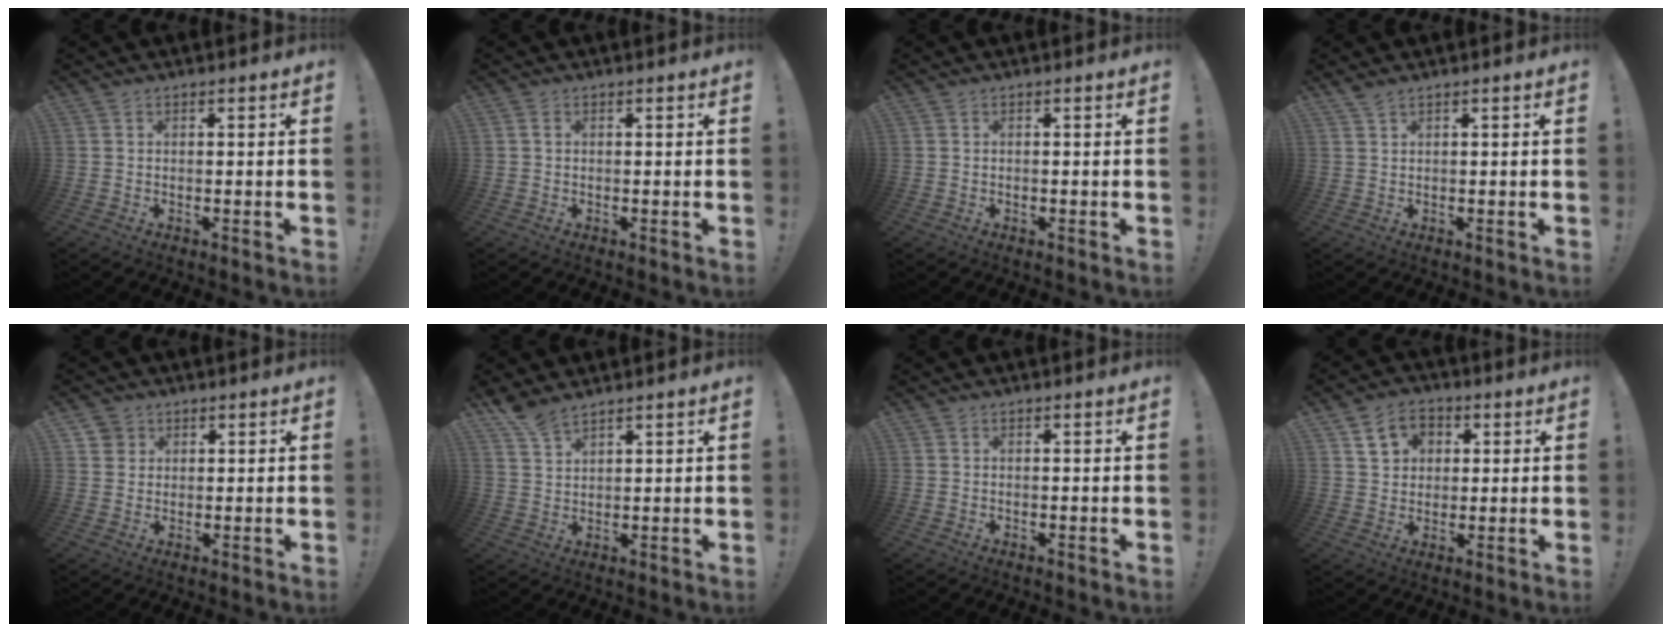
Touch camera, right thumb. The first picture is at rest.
{"total": 0.9, "force": [0.1, 0.6, 0.6], "torque": [-0.016, 0.004, 0.003]}
{"total": 0.0}
{"total": 1.7, "force": [1.4, 0.3, 0.9], "torque": [-0.019, -0.003, 0.027]}
{"total": 3.6, "force": [1.9, 3.0, 0.3], "torque": [-0.004, -0.007, 0.035]}
{"total": 5.5, "force": [4.8, 1.4, 2.3], "torque": [-0.039, -0.029, 0.089]}
{"total": 0.0}
{"total": 8.5, "force": [3.6, 6.9, 3.4], "torque": [-0.046, -0.010, 0.072]}